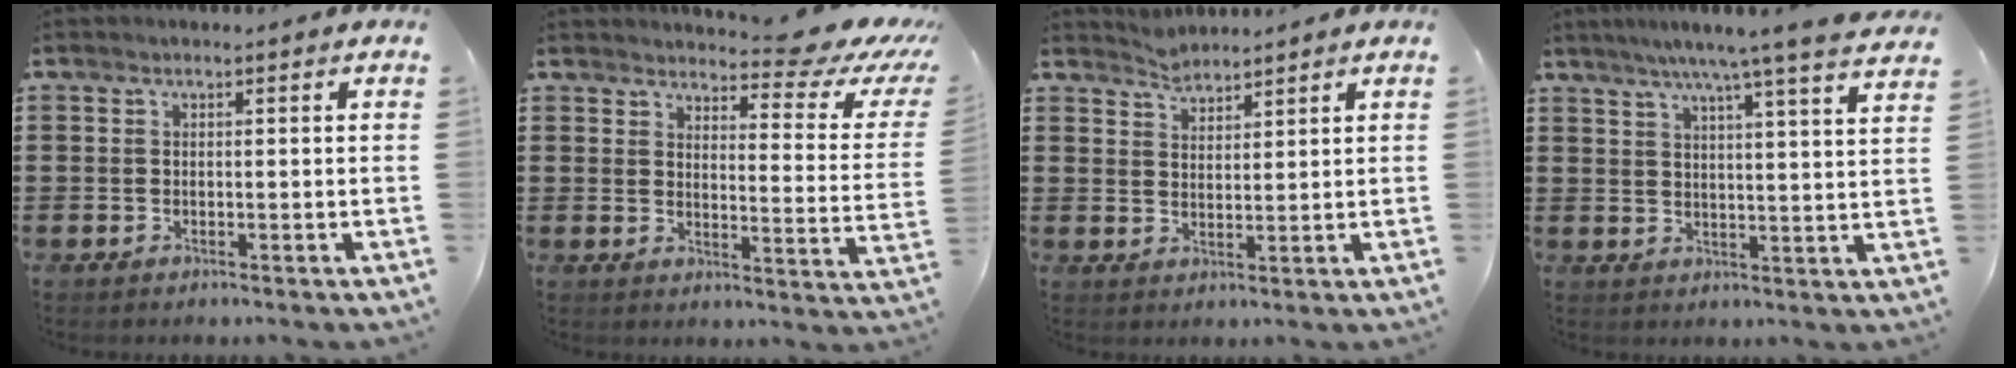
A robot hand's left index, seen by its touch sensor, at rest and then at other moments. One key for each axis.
{"total": 6.3, "fx": 5.6, "fy": 0.8, "fz": 2.8, "tx": -0.041, "ty": -0.048, "tz": 0.088}
{"total": 2.7, "fx": 2.7, "fy": 0.3, "fz": -0.4, "tx": -0.001, "ty": -0.006, "tz": 0.053}
{"total": 6.4, "fx": 5.4, "fy": -1.3, "fz": 3.2, "tx": -0.081, "ty": -0.029, "tz": 0.089}